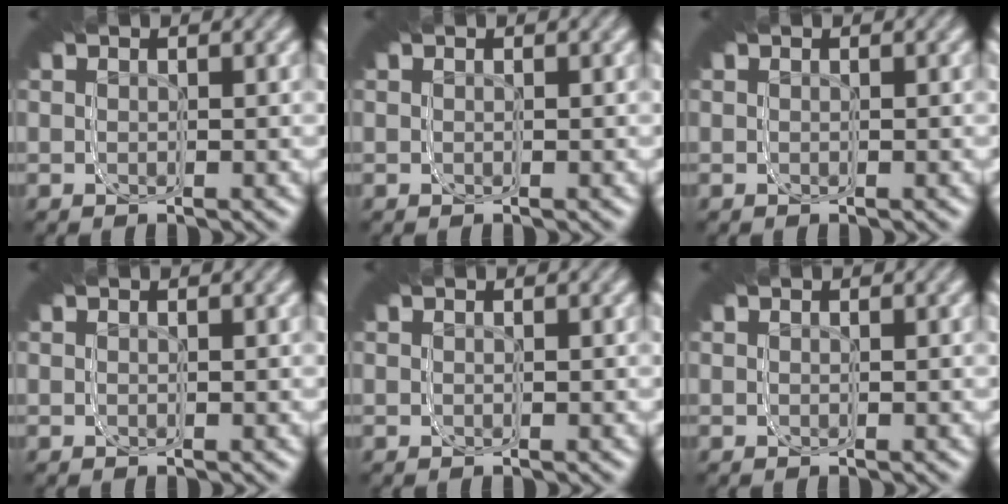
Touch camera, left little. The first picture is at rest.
{"total": 0.0}
{"total": 0.0}
{"total": 0.0}
{"total": 0.0}
{"total": 0.0}